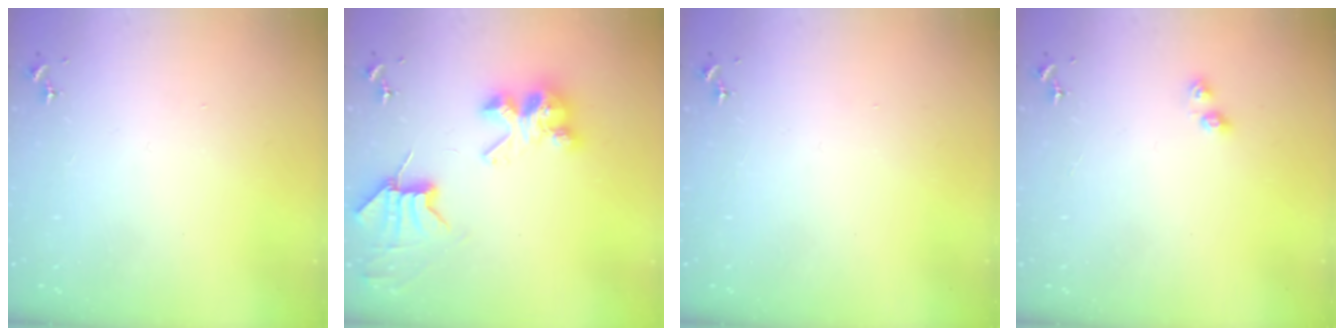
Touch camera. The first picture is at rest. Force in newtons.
{"total": 8.2, "press": 8.1, "slide": 1.2}
{"total": 0.0}
{"total": 4.6, "press": 4.6, "slide": 0.0}